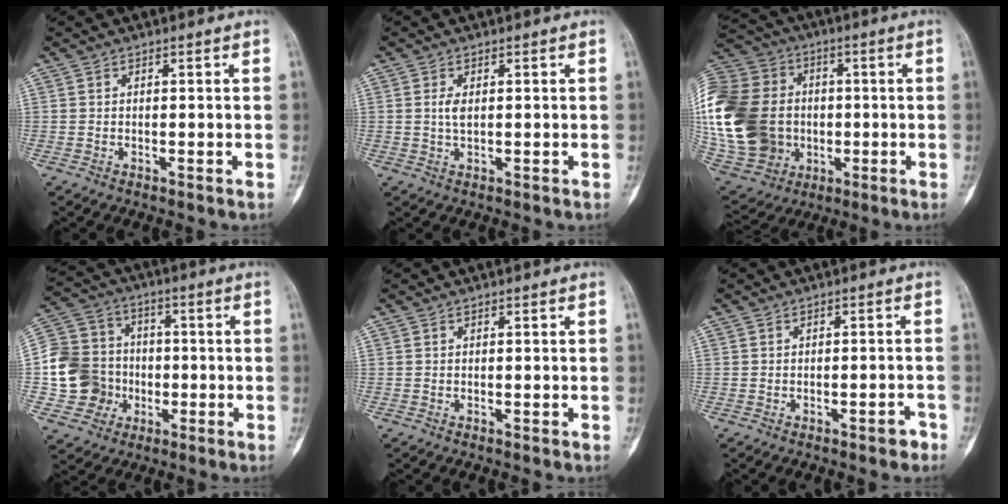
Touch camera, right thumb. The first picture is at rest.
{"total": 2.1, "force": [0.3, 1.0, 1.9], "torque": [-0.041, -0.002, 0.009]}
{"total": 31.4, "force": [-0.7, 25.3, 18.5], "torque": [-0.444, 0.030, 0.007]}
{"total": 14.0, "force": [-2.0, 12.9, 5.1], "torque": [-0.076, 0.026, -0.034]}
{"total": 0.0}
{"total": 2.0, "force": [-1.4, 0.8, 1.2], "torque": [-0.015, 0.013, -0.017]}